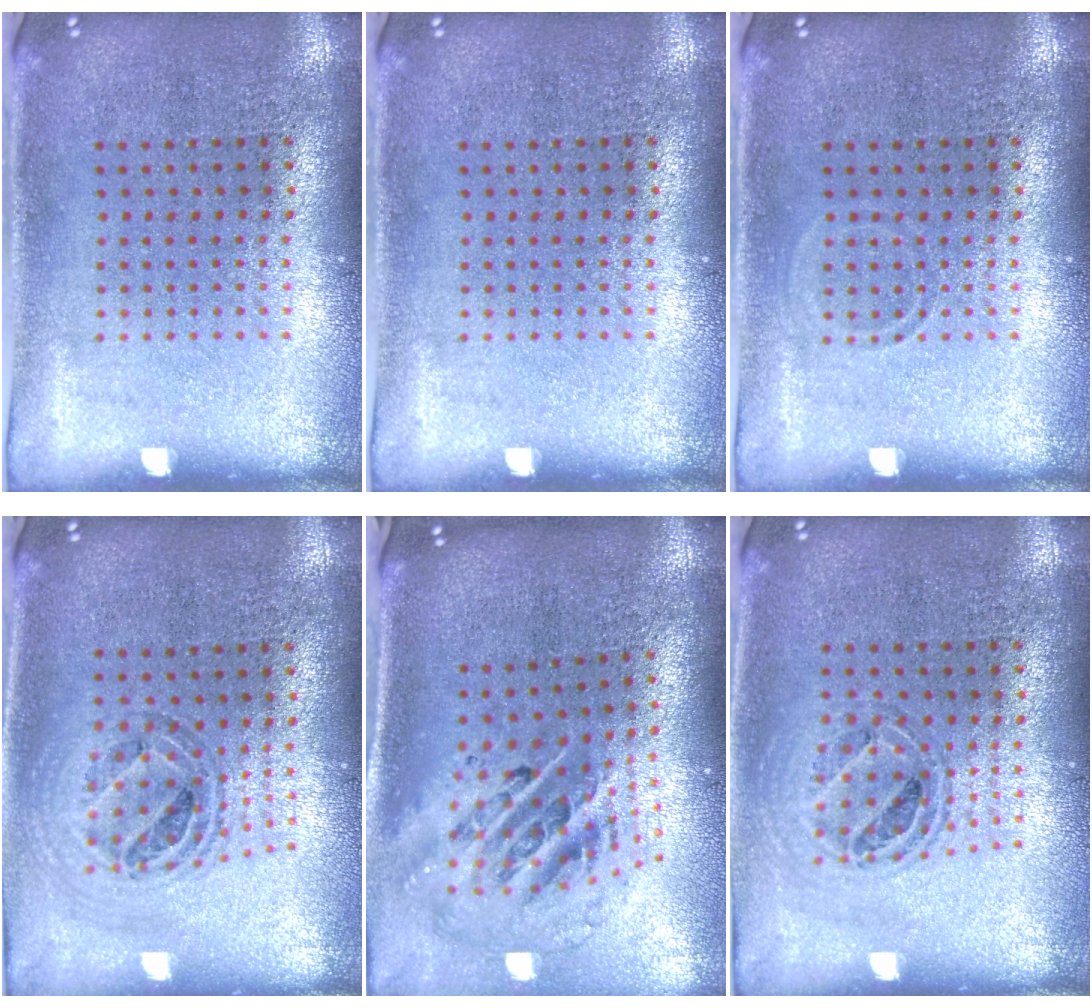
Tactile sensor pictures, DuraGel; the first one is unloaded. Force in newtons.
{"total": 0.0}
{"total": 0.7, "press": 0.6, "slide": 0.3}
{"total": 0.9, "press": 0.9, "slide": 0.0}
{"total": 2.8, "press": 1.9, "slide": 2.1}
{"total": 0.8, "press": 0.8, "slide": 0.2}